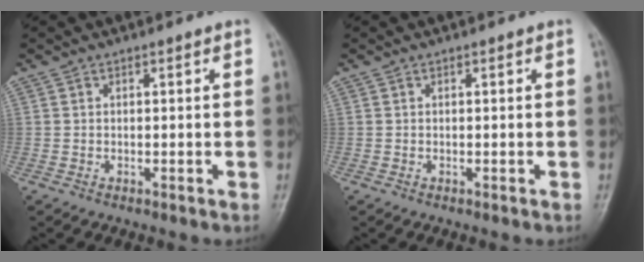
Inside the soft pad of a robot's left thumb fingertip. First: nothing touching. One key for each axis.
{"total": 0.0}